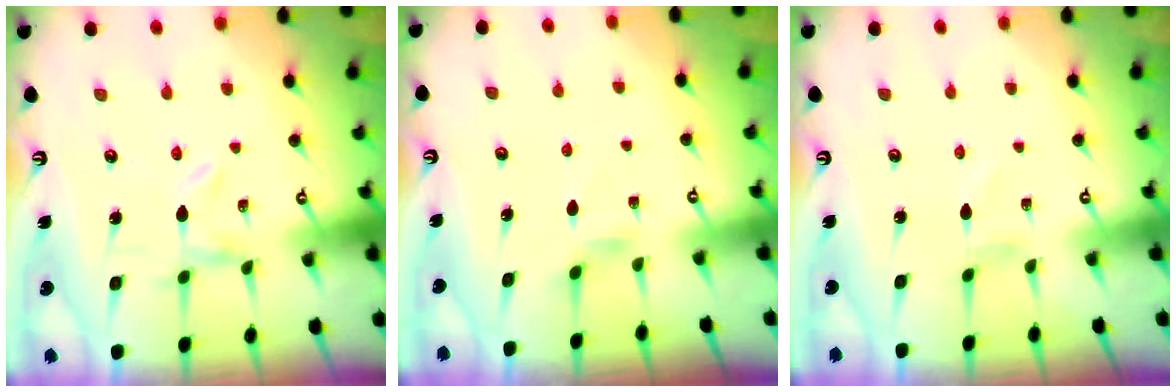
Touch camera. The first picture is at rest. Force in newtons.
{"total": 2.9, "press": 2.8, "slide": 0.5}
{"total": 1.1, "press": 1.1, "slide": 0.1}